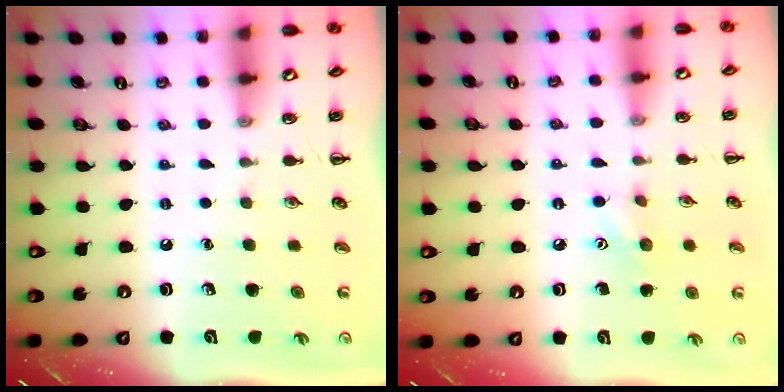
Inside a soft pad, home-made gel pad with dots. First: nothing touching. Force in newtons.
{"total": 6.5, "press": 6.4, "slide": 1.2}